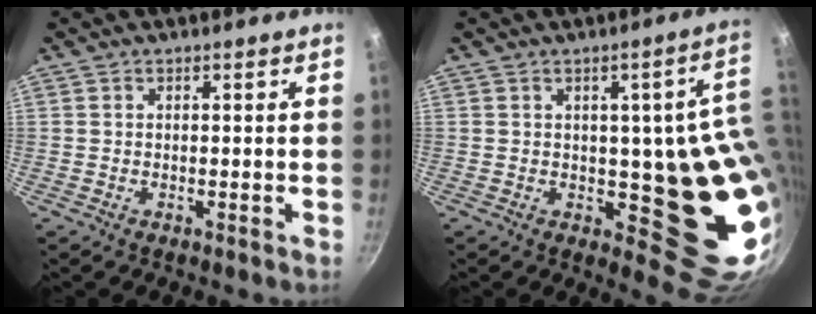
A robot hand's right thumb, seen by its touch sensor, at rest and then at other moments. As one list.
[{"total": 15.0, "force": [1.6, 6.3, 13.5], "torque": [-0.097, -0.030, 0.028]}]